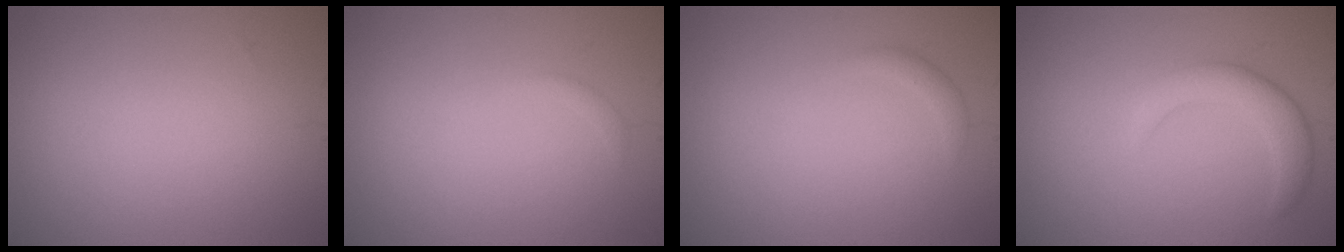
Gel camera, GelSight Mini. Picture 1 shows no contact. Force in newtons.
{"total": 0.6, "press": 0.6, "slide": 0.1}
{"total": 0.9, "press": 0.9, "slide": 0.0}
{"total": 2.9, "press": 2.9, "slide": 0.1}